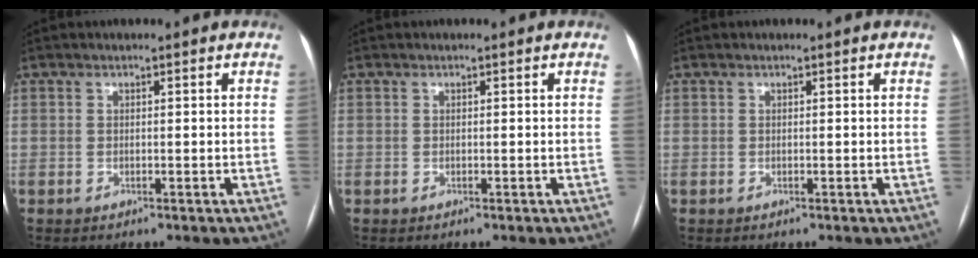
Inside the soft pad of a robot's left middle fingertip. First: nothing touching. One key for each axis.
{"total": 0.0}
{"total": 0.0}